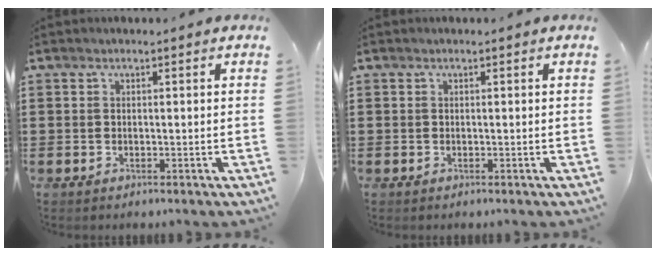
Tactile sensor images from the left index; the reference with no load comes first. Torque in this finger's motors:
{"motor_torque": [-0.02, 0.00, 0.00, 0.00]}